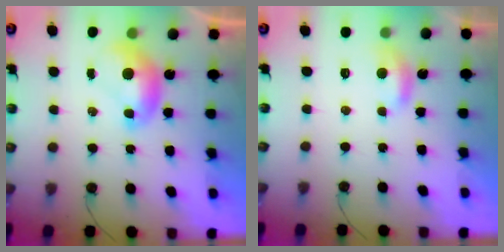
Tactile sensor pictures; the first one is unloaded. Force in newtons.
{"total": 1.1, "press": 0.8, "slide": 0.7}